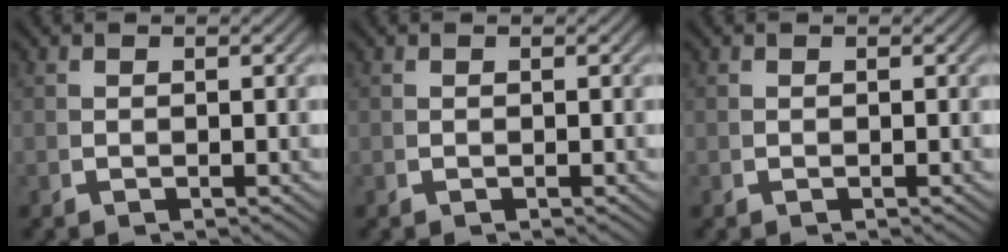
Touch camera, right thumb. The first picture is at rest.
{"total": 0.0}
{"total": 0.0}